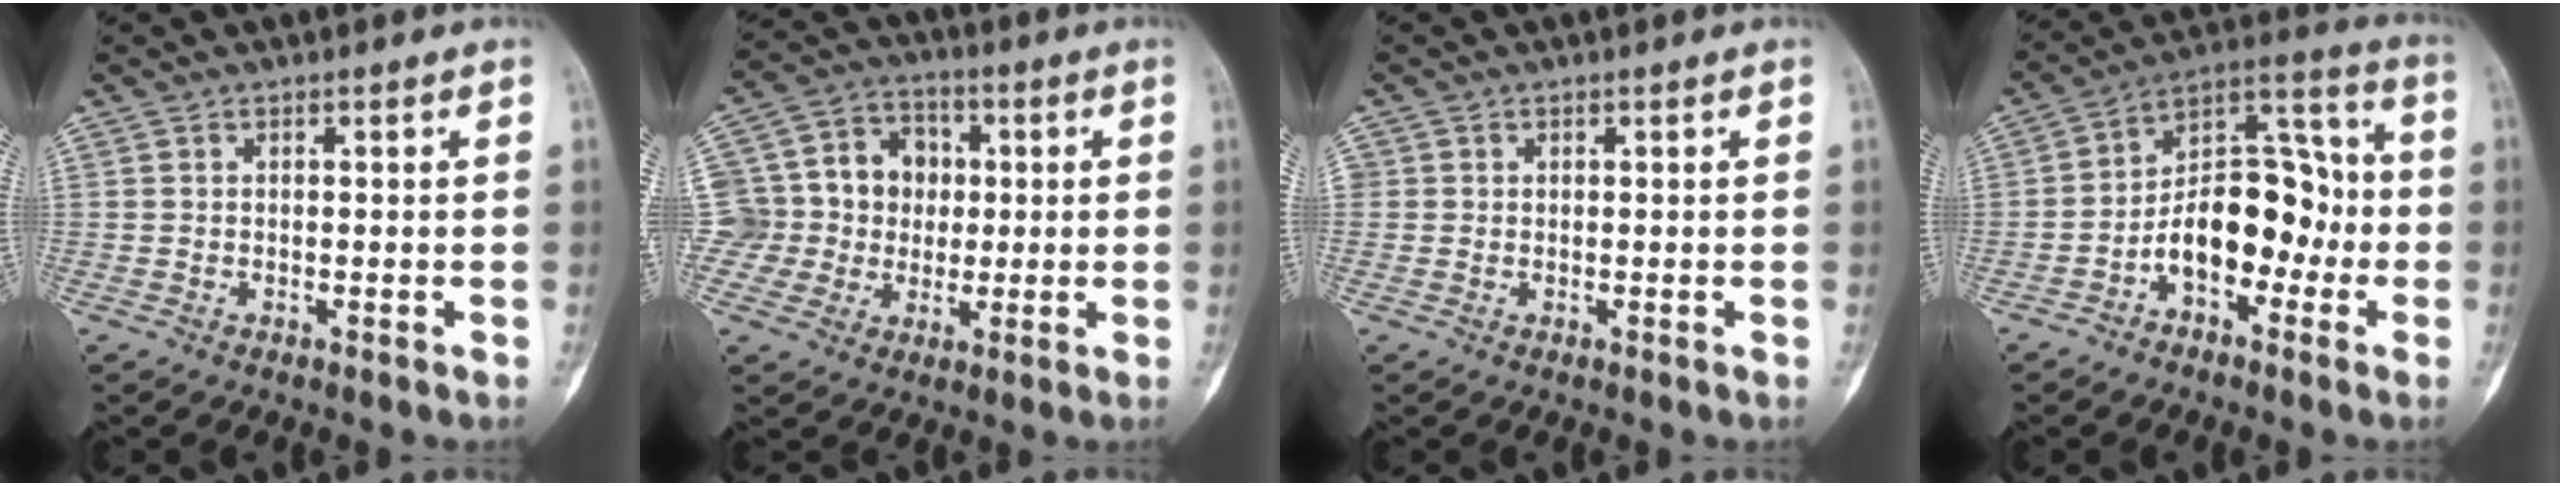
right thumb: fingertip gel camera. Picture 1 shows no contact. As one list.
[{"total": 13.2, "force": [0.3, 12.4, 4.5], "torque": [-0.043, 0.033, 0.009]}, {"total": 0.9, "force": [0.1, 0.9, 0.1], "torque": [0.007, 0.003, 0.002]}, {"total": 14.8, "force": [-3.9, 8.9, 11.1], "torque": [-0.146, 0.058, -0.073]}]